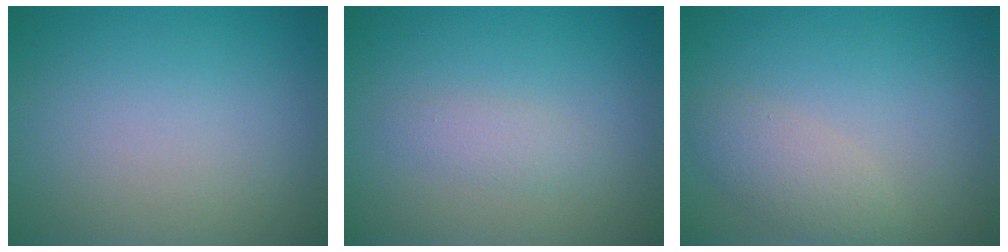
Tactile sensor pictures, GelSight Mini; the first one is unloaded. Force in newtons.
{"total": 1.4, "press": 1.4, "slide": 0.1}
{"total": 2.5, "press": 2.5, "slide": 0.0}